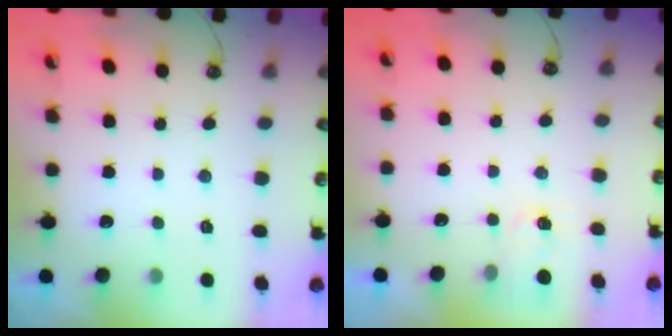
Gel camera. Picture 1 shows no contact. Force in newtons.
{"total": 1.3, "press": 1.2, "slide": 0.2}